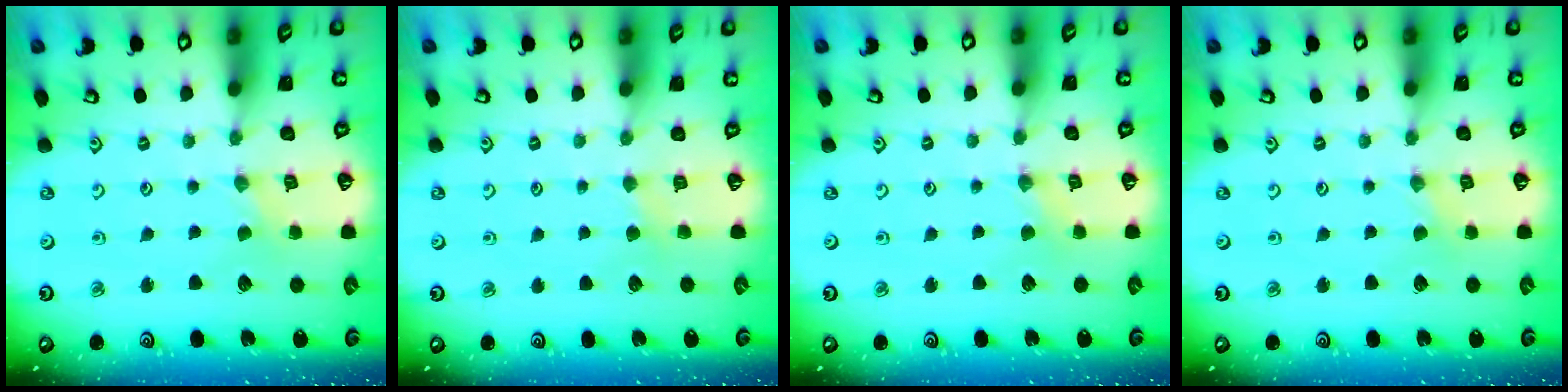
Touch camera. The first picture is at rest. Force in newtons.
{"total": 2.2, "press": 2.2, "slide": 0.4}
{"total": 2.0, "press": 2.0, "slide": 0.4}
{"total": 0.0}